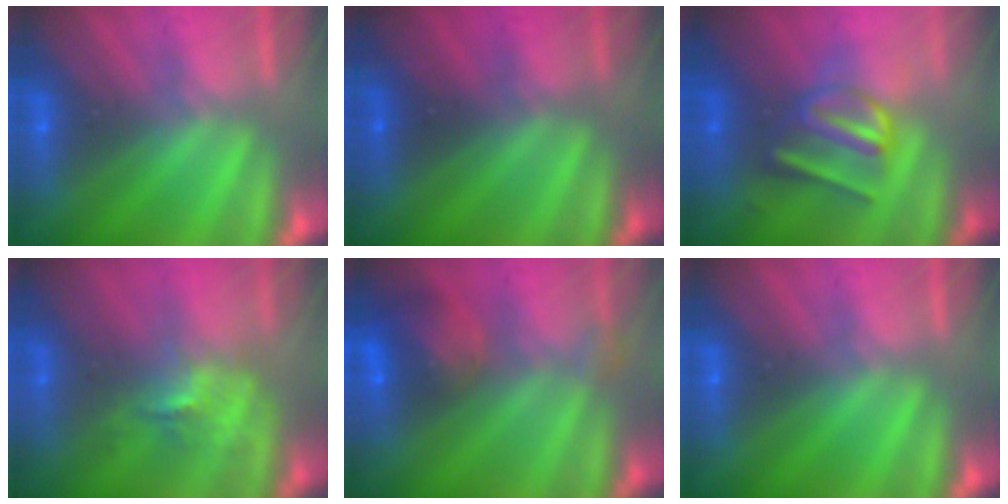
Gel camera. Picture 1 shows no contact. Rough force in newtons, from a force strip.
{"total": 2.4}
{"total": 3.0}
{"total": 2.4}
{"total": 6.6}
{"total": 0.0}